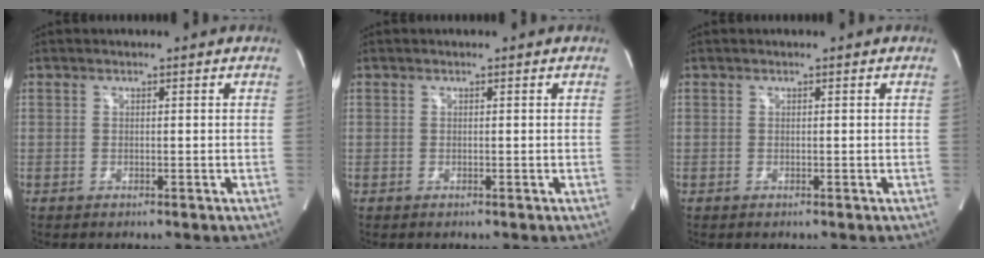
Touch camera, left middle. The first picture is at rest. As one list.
[{"total": 0.0}, {"total": 0.0}]